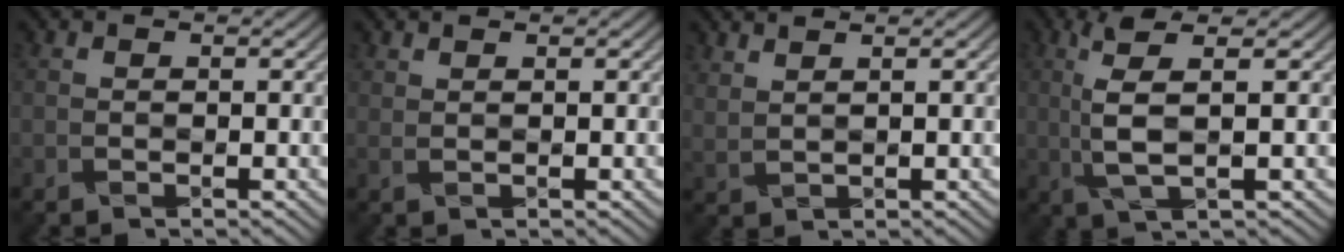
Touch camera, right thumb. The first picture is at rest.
{"total": 1.0, "force": [0.9, 0.1, 0.4], "torque": [-0.011, 0.002, 0.018]}
{"total": 2.9, "force": [2.4, 0.7, 1.4], "torque": [-0.014, -0.003, 0.037]}
{"total": 4.9, "force": [0.9, 0.9, 4.8], "torque": [-0.110, 0.008, 0.022]}